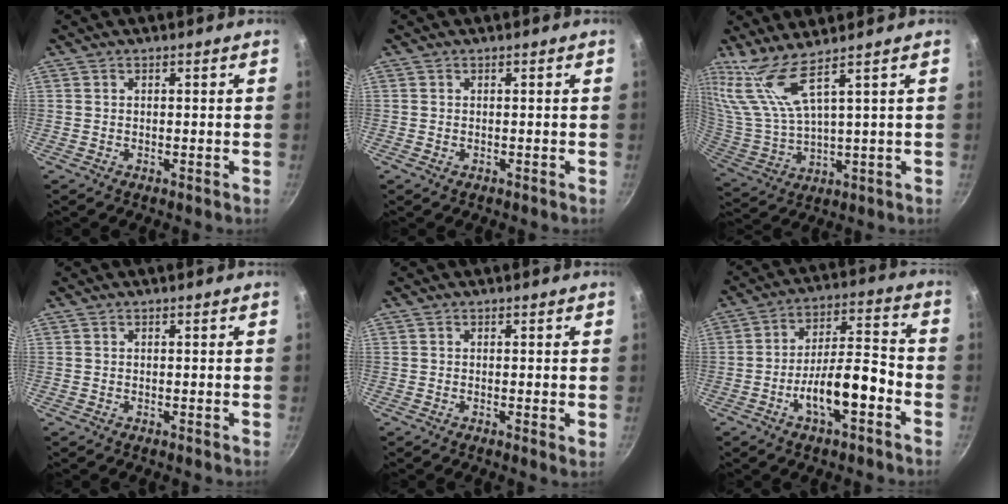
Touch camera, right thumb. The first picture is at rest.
{"total": 0.0}
{"total": 9.4, "force": [6.8, 0.7, 6.5], "torque": [-0.143, -0.056, 0.156]}
{"total": 0.0}
{"total": 1.1, "force": [0.0, 0.1, 1.1], "torque": [-0.016, -0.005, -0.003]}
{"total": 12.0, "force": [-5.0, 4.4, 10.0], "torque": [-0.152, 0.051, -0.084]}